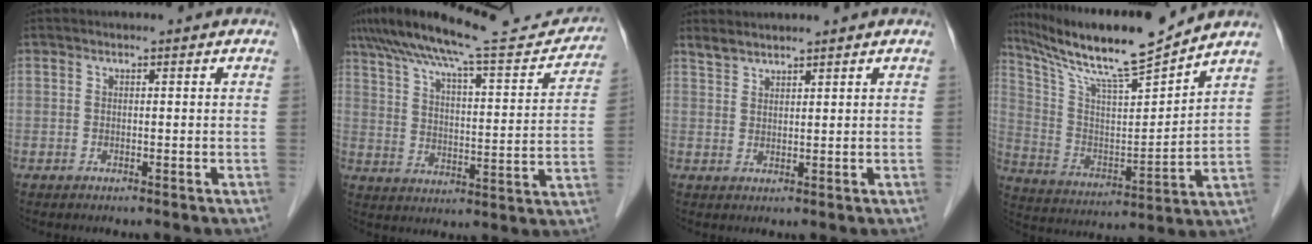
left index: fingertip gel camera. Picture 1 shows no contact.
{"total": 22.5, "force": [19.6, 3.2, 10.7], "torque": [-0.179, 0.009, 0.275]}
{"total": 2.2, "force": [2.2, 0.1, 0.3], "torque": [-0.011, 0.011, 0.047]}
{"total": 16.6, "force": [14.4, 0.0, 8.2], "torque": [-0.158, 0.006, 0.257]}